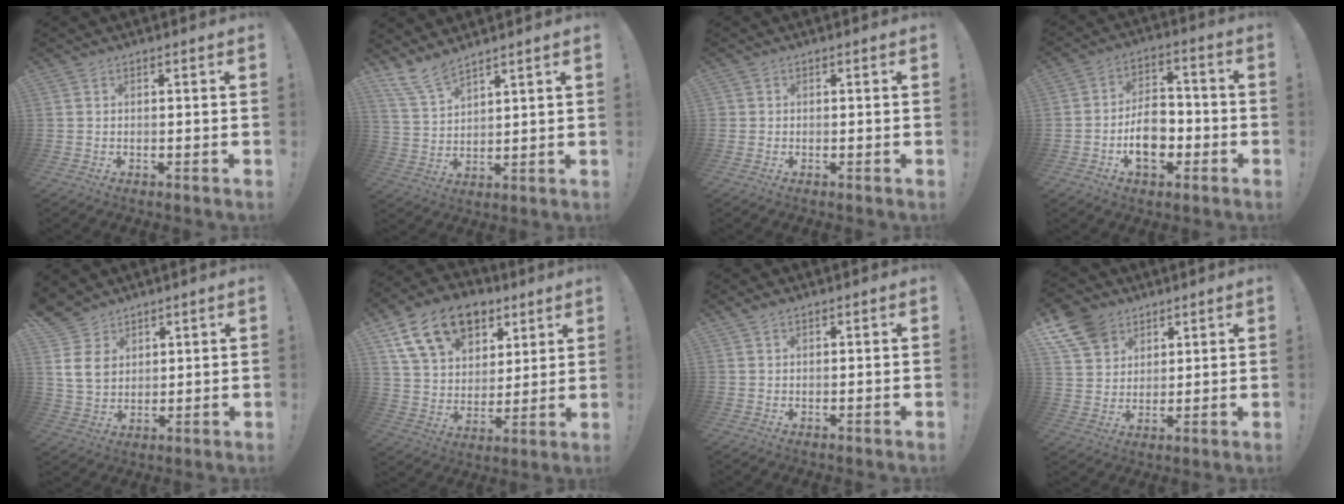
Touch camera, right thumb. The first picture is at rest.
{"total": 7.9, "force": [7.0, 2.1, 3.0], "torque": [-0.072, -0.039, 0.138]}
{"total": 0.8, "force": [0.1, 0.8, 0.1], "torque": [-0.003, 0.003, 0.002]}
{"total": 11.9, "force": [-3.5, 8.6, 7.4], "torque": [-0.113, 0.025, -0.057]}
{"total": 10.0, "force": [5.1, 7.5, 4.1], "torque": [-0.076, -0.030, 0.106]}
{"total": 18.9, "force": [10.6, 12.4, 9.4], "torque": [-0.156, -0.053, 0.202]}
{"total": 1.3, "force": [1.0, 0.6, 0.7], "torque": [-0.011, -0.001, 0.018]}
{"total": 11.7, "force": [7.0, 8.6, 3.9], "torque": [-0.076, -0.041, 0.141]}